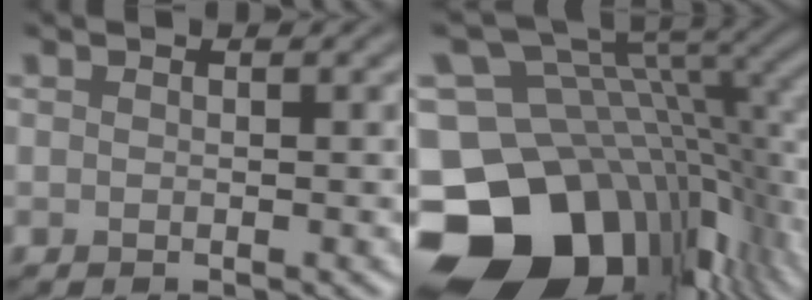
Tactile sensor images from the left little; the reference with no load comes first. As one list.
[{"total": 17.7, "force": [-6.4, 12.4, 10.9], "torque": [-0.195, -0.002, -0.086]}]